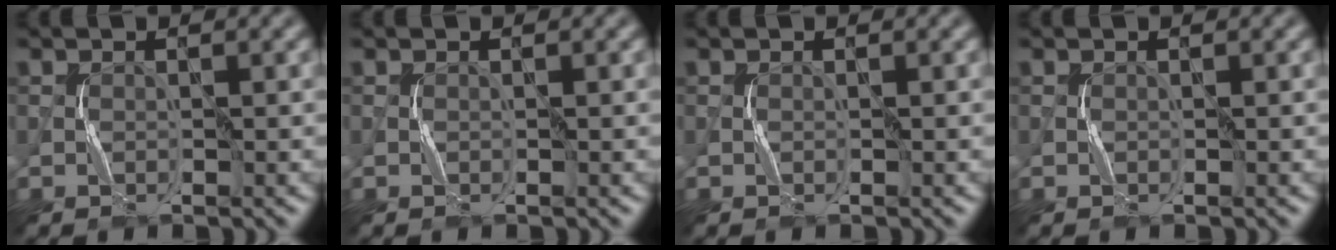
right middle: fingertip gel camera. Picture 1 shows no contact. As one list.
[{"total": 0.0}, {"total": 0.0}, {"total": 0.0}]